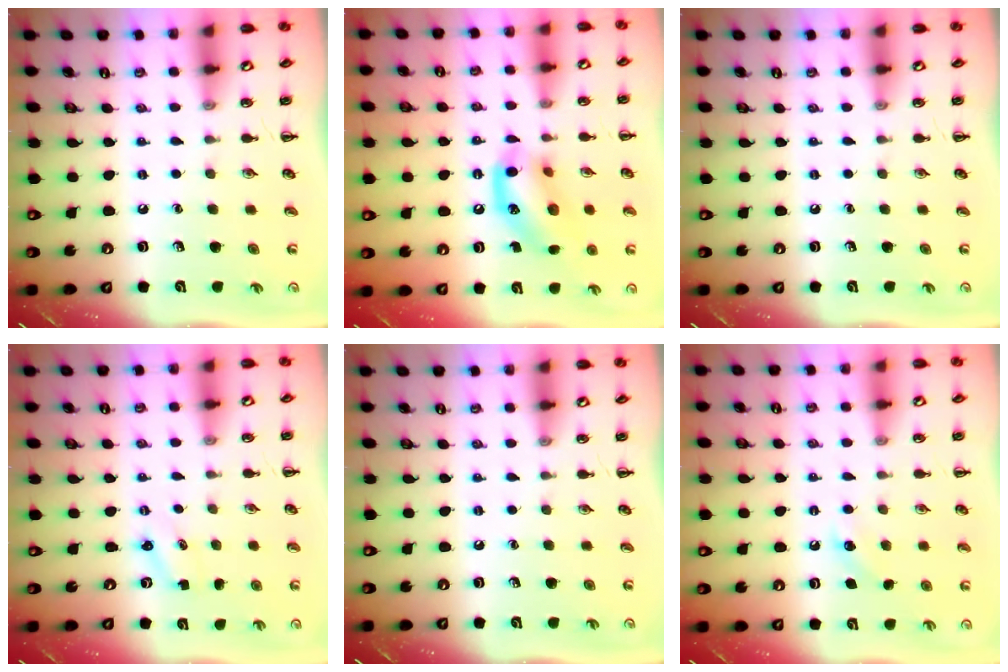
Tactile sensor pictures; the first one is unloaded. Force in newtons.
{"total": 14.1, "press": 13.8, "slide": 3.0}
{"total": 0.0}
{"total": 1.8, "press": 1.7, "slide": 0.5}
{"total": 0.0}
{"total": 4.6, "press": 4.4, "slide": 1.3}